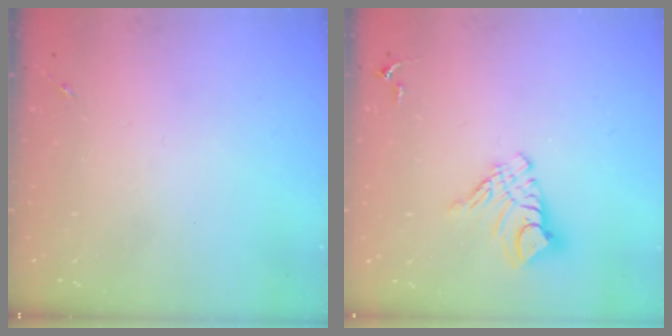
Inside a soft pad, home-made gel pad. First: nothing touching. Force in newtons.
{"total": 10.3, "press": 10.3, "slide": 0.9}